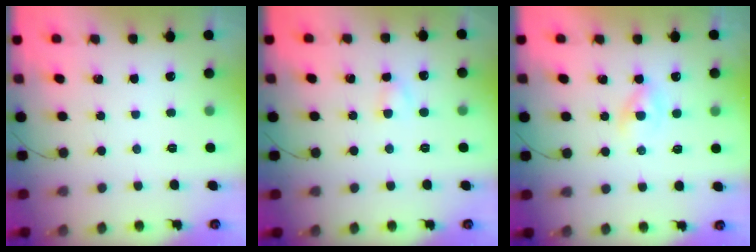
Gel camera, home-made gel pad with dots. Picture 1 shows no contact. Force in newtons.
{"total": 2.7, "press": 2.5, "slide": 1.2}
{"total": 2.2, "press": 2.0, "slide": 1.0}